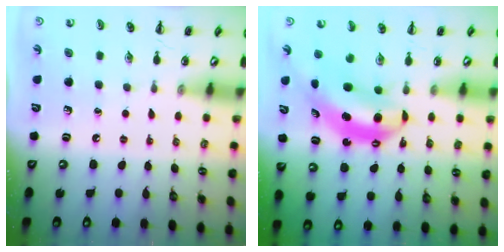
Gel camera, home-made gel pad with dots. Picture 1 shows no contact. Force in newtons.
{"total": 6.9, "press": 6.7, "slide": 1.6}